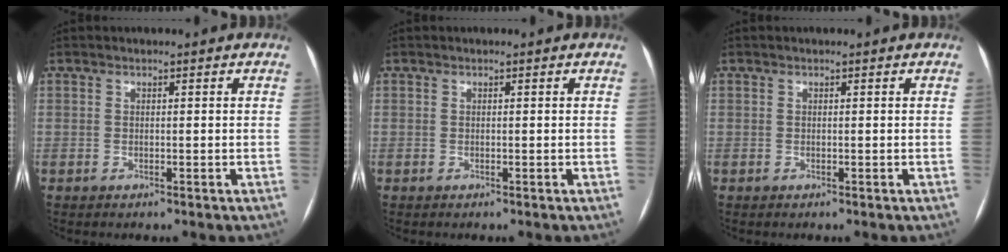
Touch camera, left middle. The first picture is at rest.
{"total": 0.0}
{"total": 0.0}